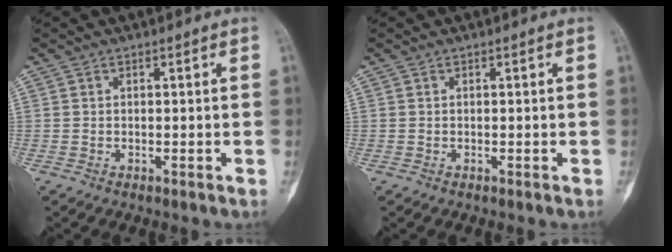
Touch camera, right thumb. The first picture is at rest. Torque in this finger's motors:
{"motor_torque": [-0.01, 0.41, 0.28, -0.05, 0.07]}